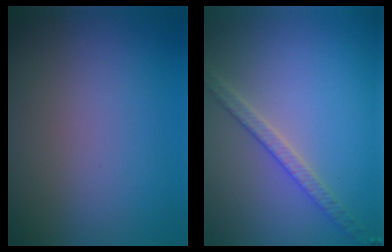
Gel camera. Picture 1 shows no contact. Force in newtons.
{"total": 2.9, "press": 2.8, "slide": 0.6}